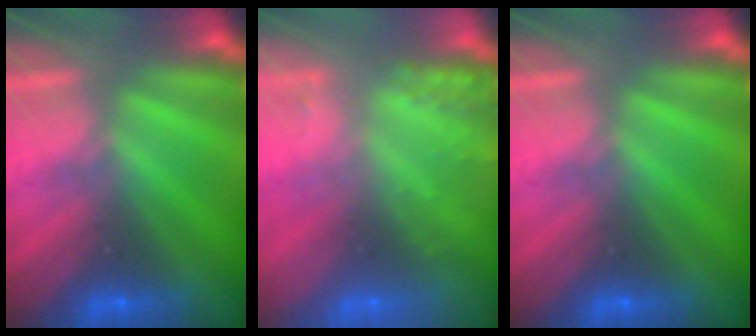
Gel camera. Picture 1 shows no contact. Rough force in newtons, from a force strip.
{"total": 8.0}
{"total": 0.0}